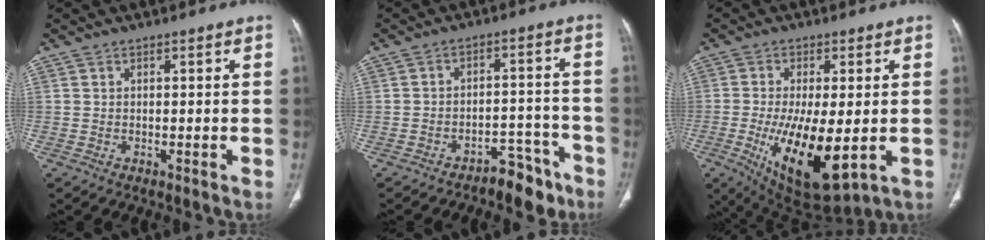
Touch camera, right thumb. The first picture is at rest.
{"total": 7.5, "force": [-5.8, 3.7, 2.9], "torque": [-0.015, 0.066, -0.083]}
{"total": 15.7, "force": [-3.3, 5.9, 14.2], "torque": [-0.253, -0.026, -0.035]}